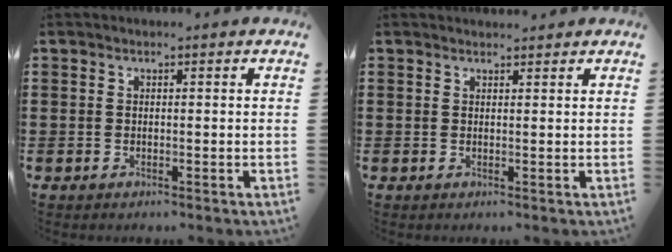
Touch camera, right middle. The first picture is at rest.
{"total": 1.0, "force": [1.0, 0.1, 0.1], "torque": [0.004, -0.002, 0.016]}